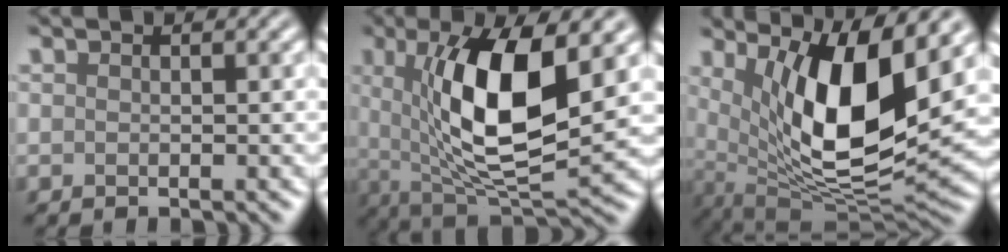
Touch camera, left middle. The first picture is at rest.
{"total": 10.7, "force": [2.0, 3.6, 9.9], "torque": [-0.163, -0.010, 0.039]}
{"total": 11.6, "force": [3.7, 3.7, 10.4], "torque": [-0.168, -0.017, 0.069]}